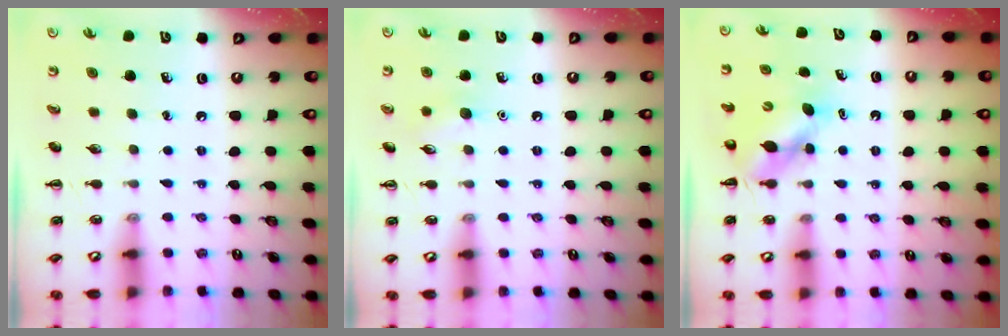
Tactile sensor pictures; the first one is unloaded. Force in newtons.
{"total": 6.8, "press": 6.6, "slide": 1.8}
{"total": 5.2, "press": 5.1, "slide": 0.7}